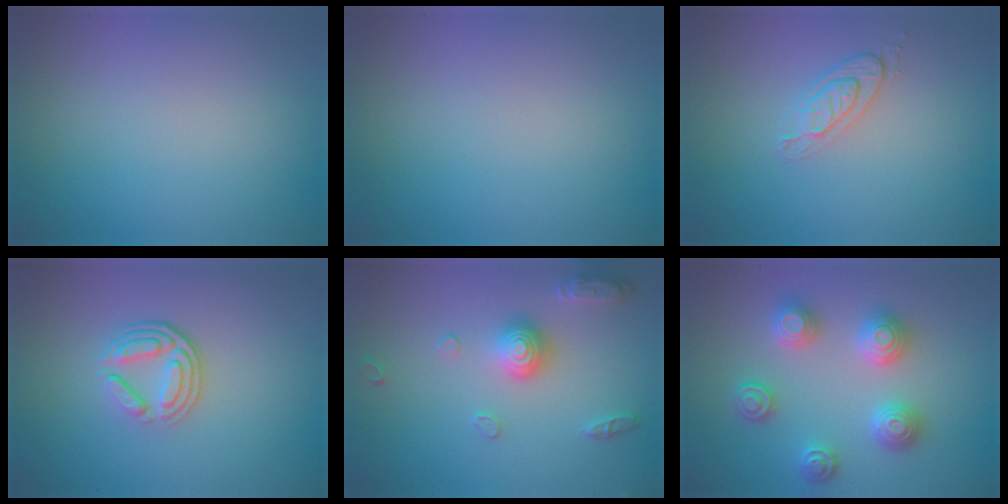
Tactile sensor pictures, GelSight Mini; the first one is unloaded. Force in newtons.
{"total": 0.0}
{"total": 2.1, "press": 1.8, "slide": 1.1}
{"total": 3.9, "press": 2.8, "slide": 2.7}
{"total": 2.9, "press": 2.9, "slide": 0.2}
{"total": 4.8, "press": 4.8, "slide": 0.6}